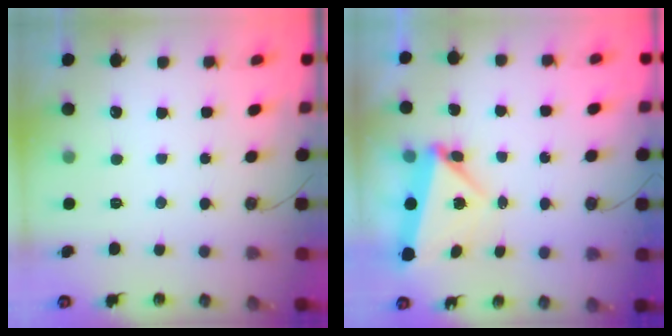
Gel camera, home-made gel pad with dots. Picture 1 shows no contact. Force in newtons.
{"total": 5.6, "press": 5.4, "slide": 1.1}